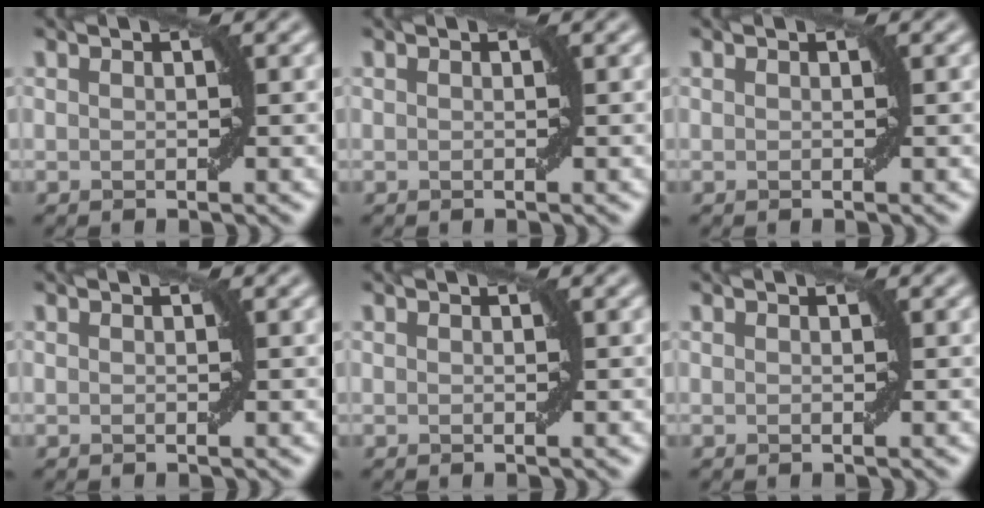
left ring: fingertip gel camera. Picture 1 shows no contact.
{"total": 0.0}
{"total": 0.0}
{"total": 0.0}
{"total": 0.0}
{"total": 0.0}